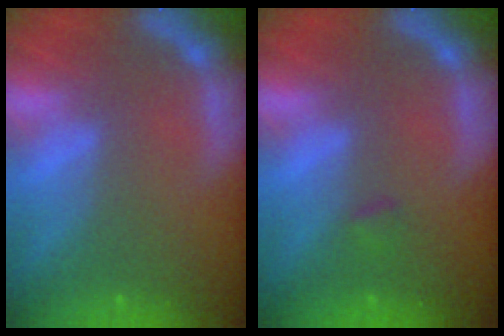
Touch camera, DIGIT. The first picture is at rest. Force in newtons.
{"total": 0.9}